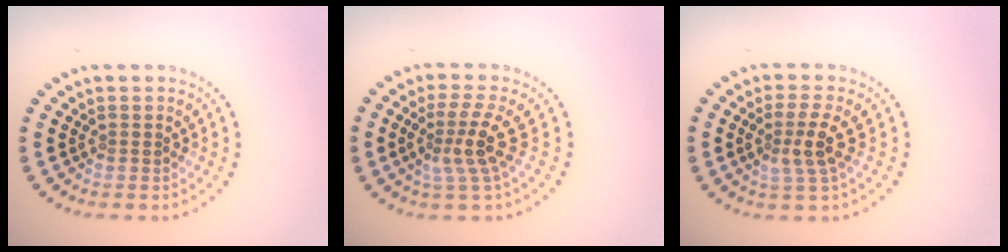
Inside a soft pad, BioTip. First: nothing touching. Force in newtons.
{"total": 3.1, "press": 2.3, "slide": 2.1}
{"total": 2.7, "press": 2.3, "slide": 1.4}